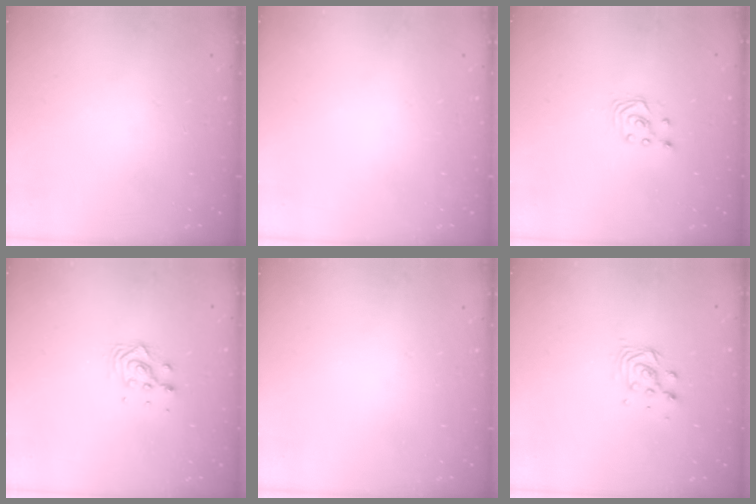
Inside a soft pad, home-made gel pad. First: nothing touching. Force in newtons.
{"total": 0.0}
{"total": 2.1, "press": 2.1, "slide": 0.3}
{"total": 6.9, "press": 6.9, "slide": 0.4}
{"total": 0.0}
{"total": 5.2, "press": 5.2, "slide": 0.3}